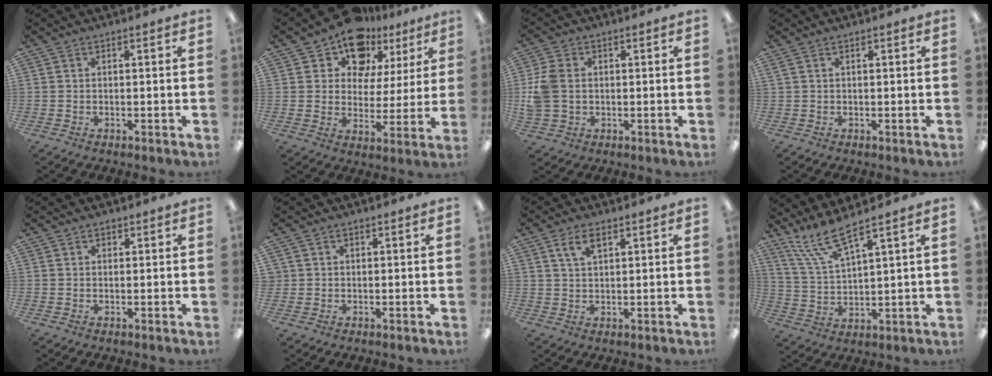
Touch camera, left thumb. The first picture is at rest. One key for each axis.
{"total": 12.7, "fx": 9.5, "fy": 7.4, "fz": 4.0, "tx": -0.081, "ty": -0.061, "tz": 0.177}
{"total": 6.8, "fx": 0.5, "fy": 5.2, "fz": 4.3, "tx": -0.104, "ty": 0.008, "tz": 0.011}
{"total": 1.0, "fx": 0.4, "fy": 0.1, "fz": 0.9, "tx": -0.020, "ty": -0.001, "tz": 0.008}
{"total": 1.0, "fx": 0.6, "fy": 0.6, "fz": 0.4, "tx": -0.001, "ty": 0.000, "tz": 0.009}
{"total": 1.2, "fx": 0.5, "fy": 1.1, "fz": 0.0, "tx": -0.003, "ty": 0.002, "tz": 0.009}
{"total": 4.9, "fx": 2.7, "fy": 2.1, "fz": 3.5, "tx": -0.068, "ty": 0.001, "tz": 0.046}
{"total": 10.5, "fx": 8.4, "fy": 1.9, "fz": 5.9, "tx": -0.136, "ty": -0.036, "tz": 0.157}